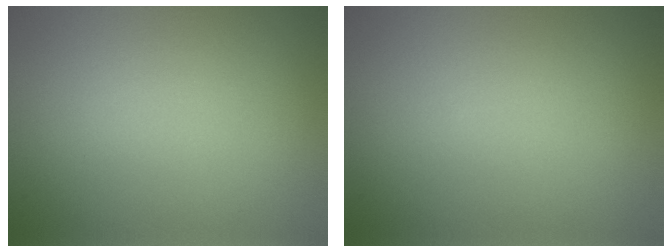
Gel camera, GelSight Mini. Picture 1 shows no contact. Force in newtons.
{"total": 0.0}